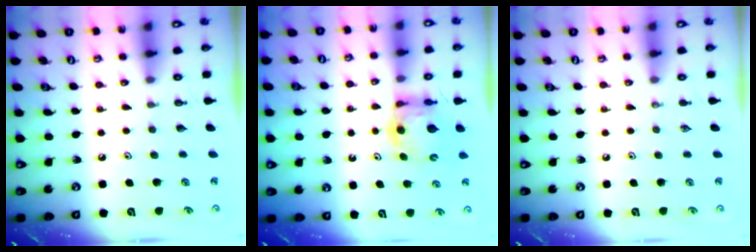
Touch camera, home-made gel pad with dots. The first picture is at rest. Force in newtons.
{"total": 7.4, "press": 7.4, "slide": 0.4}
{"total": 0.0}